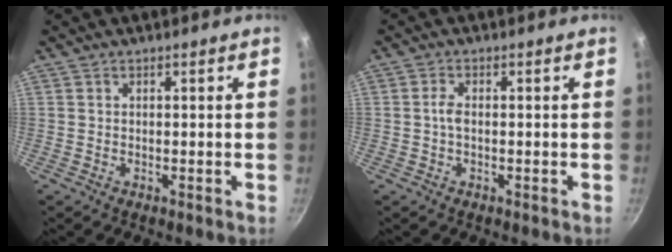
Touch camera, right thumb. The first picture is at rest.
{"total": 1.8, "force": [-0.2, 0.9, 1.5], "torque": [-0.030, 0.002, -0.005]}